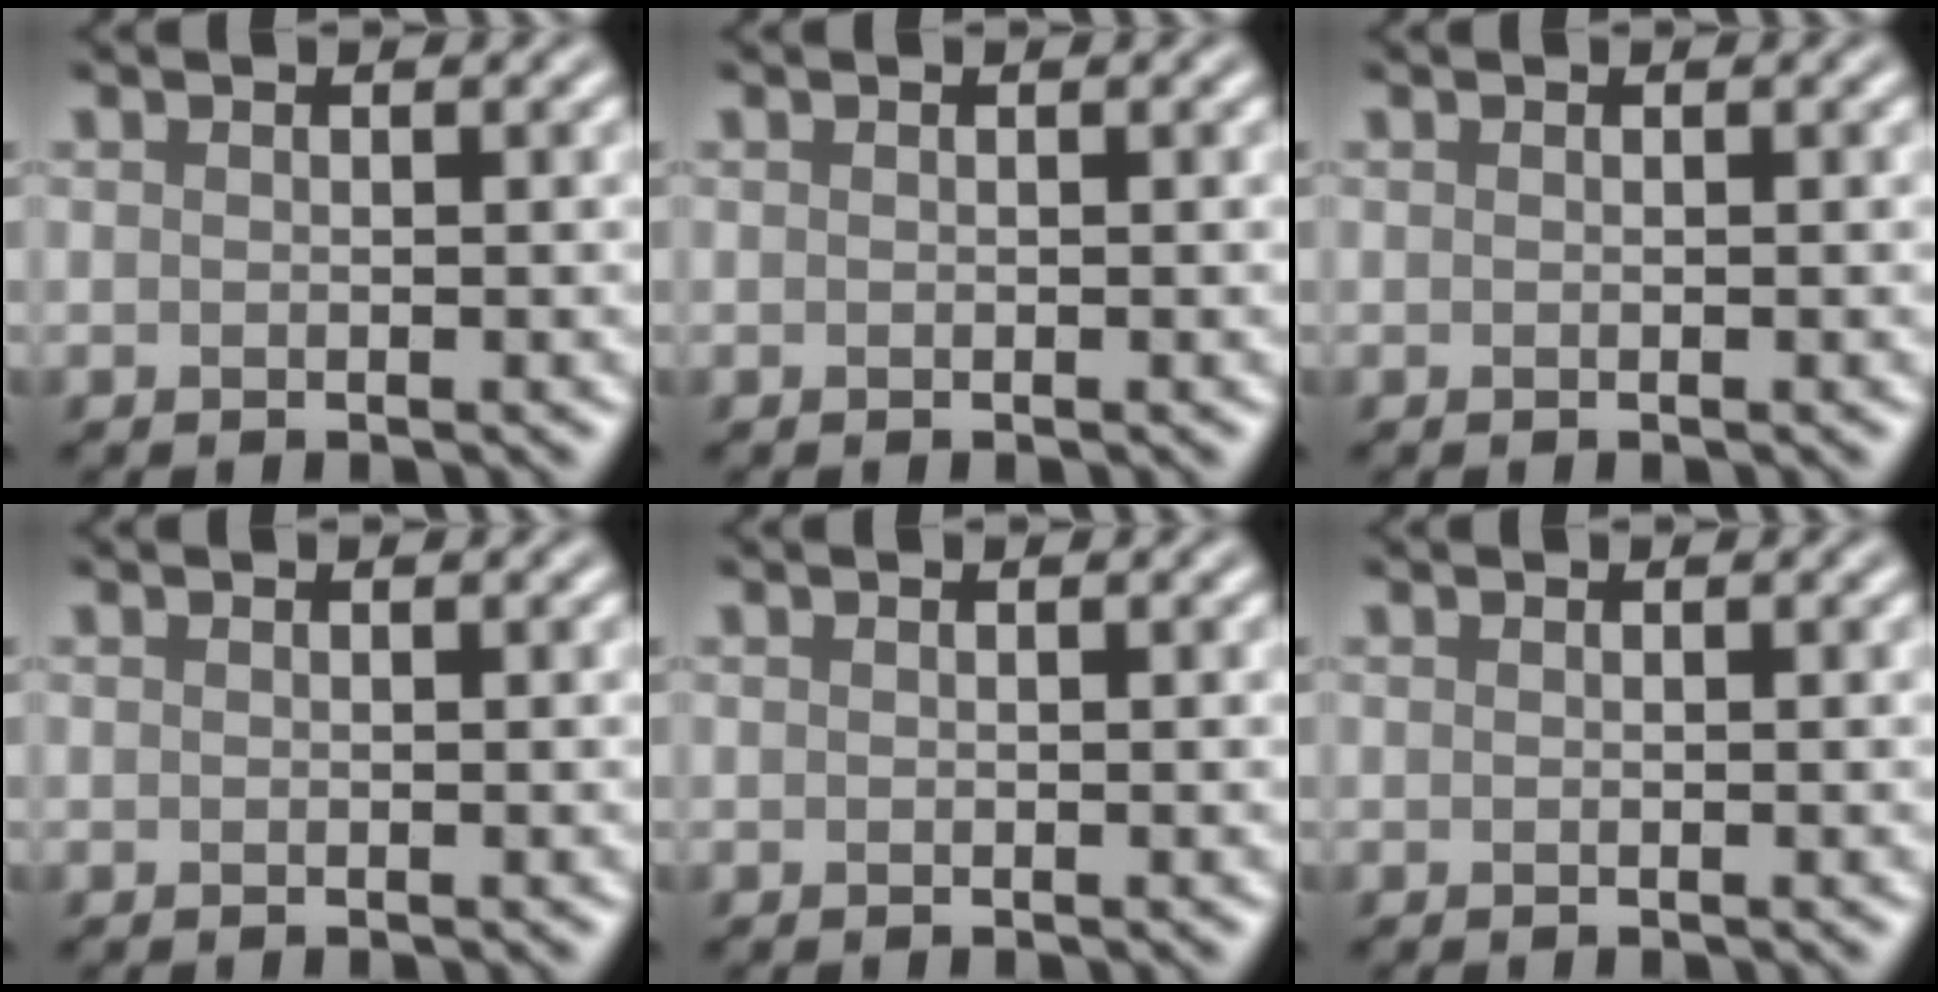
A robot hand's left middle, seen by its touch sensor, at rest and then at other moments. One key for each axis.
{"total": 0.0}
{"total": 0.0}
{"total": 0.0}
{"total": 0.0}
{"total": 0.0}